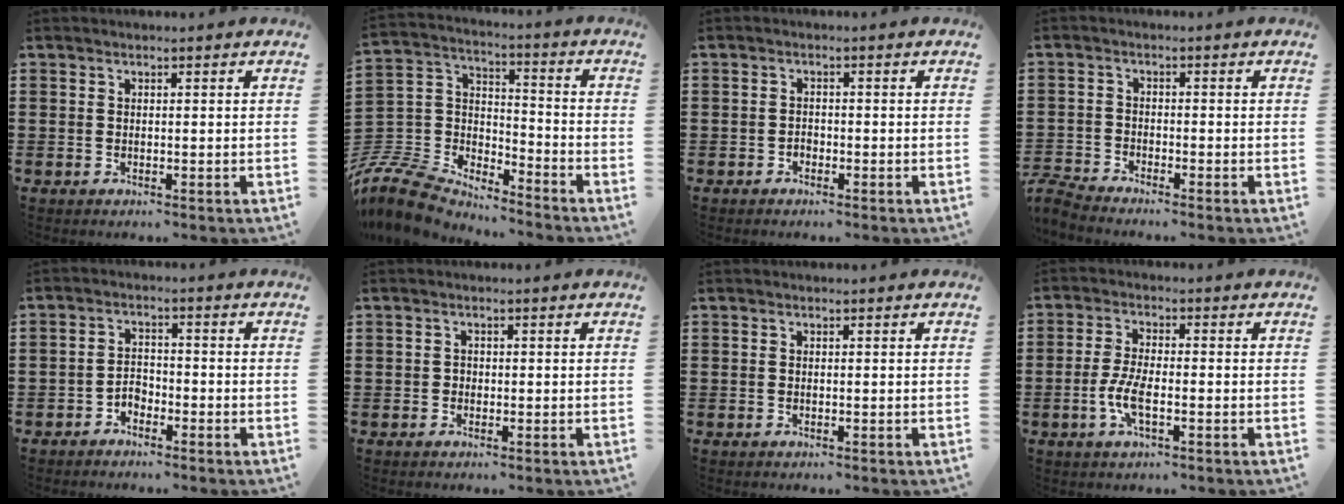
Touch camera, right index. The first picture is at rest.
{"total": 9.0, "force": [-8.2, 3.1, 1.9], "torque": [-0.091, -0.008, -0.173]}
{"total": 1.1, "force": [-0.7, 0.7, 0.3], "torque": [-0.008, -0.002, -0.016]}
{"total": 3.0, "force": [-2.9, 0.0, 0.3], "torque": [-0.024, -0.008, -0.066]}
{"total": 2.3, "force": [-1.9, 1.1, 0.5], "torque": [-0.017, 0.004, -0.041]}
{"total": 0.6, "force": [-0.2, 0.6, 0.1], "torque": [-0.004, 0.002, -0.005]}
{"total": 0.0}
{"total": 5.1, "force": [-1.6, 1.6, 4.6], "torque": [-0.106, -0.005, -0.035]}